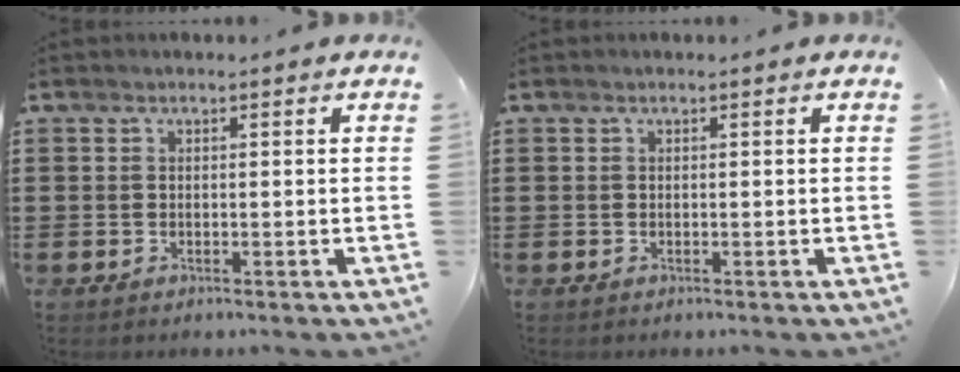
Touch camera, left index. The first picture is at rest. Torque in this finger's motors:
{"motor_torque": [0.00, 0.00, 0.00, 0.01]}